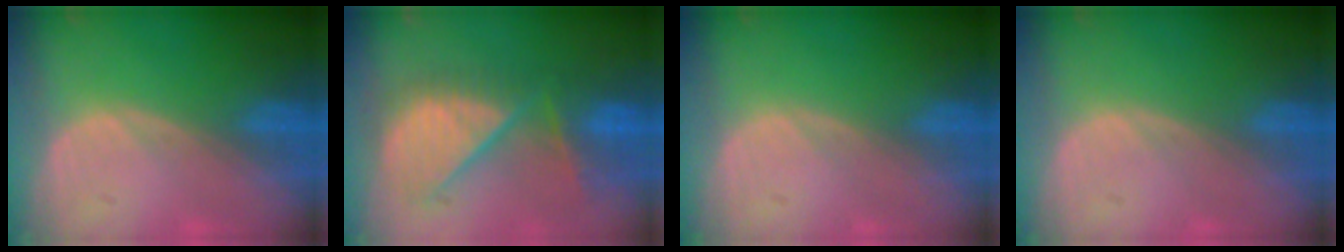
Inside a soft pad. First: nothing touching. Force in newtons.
{"total": 10.0, "press": 9.4, "slide": 3.2}
{"total": 0.0}
{"total": 0.0}